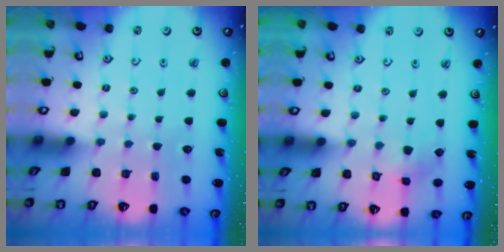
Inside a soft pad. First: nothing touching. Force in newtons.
{"total": 3.2, "press": 3.2, "slide": 0.2}